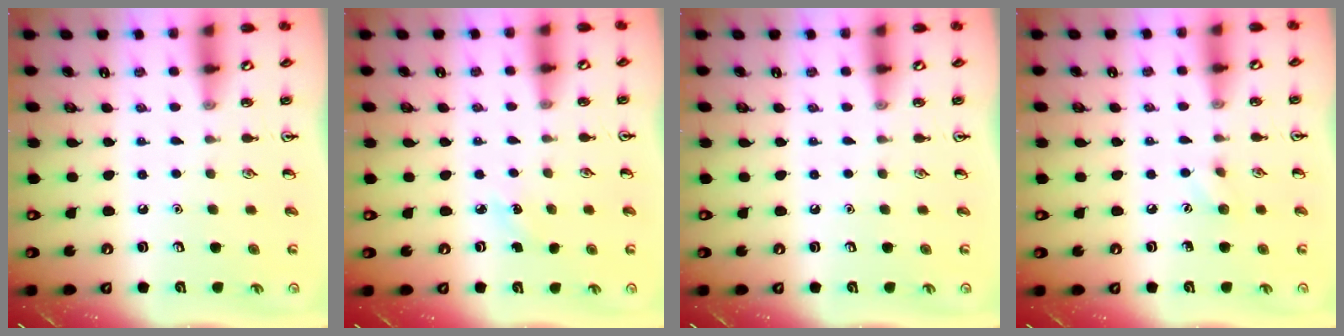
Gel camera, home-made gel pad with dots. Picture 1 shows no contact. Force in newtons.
{"total": 2.8, "press": 2.6, "slide": 1.0}
{"total": 0.0}
{"total": 4.2, "press": 4.0, "slide": 1.2}